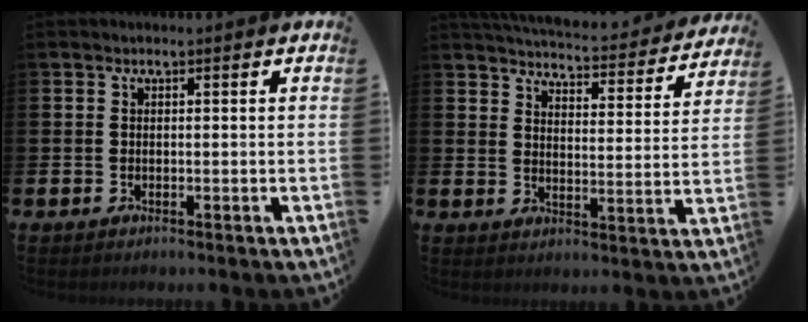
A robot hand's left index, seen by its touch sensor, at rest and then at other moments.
{"total": 4.9, "force": [4.9, 0.4, 0.6], "torque": [-0.030, -0.041, 0.082]}